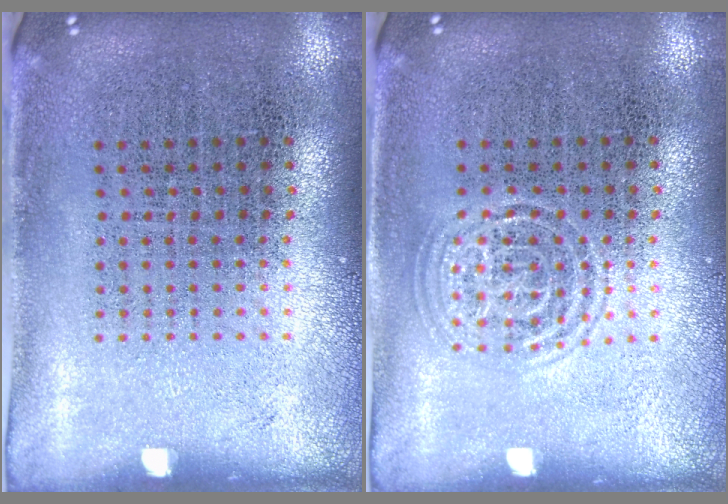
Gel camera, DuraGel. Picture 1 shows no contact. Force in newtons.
{"total": 1.4, "press": 1.3, "slide": 0.3}